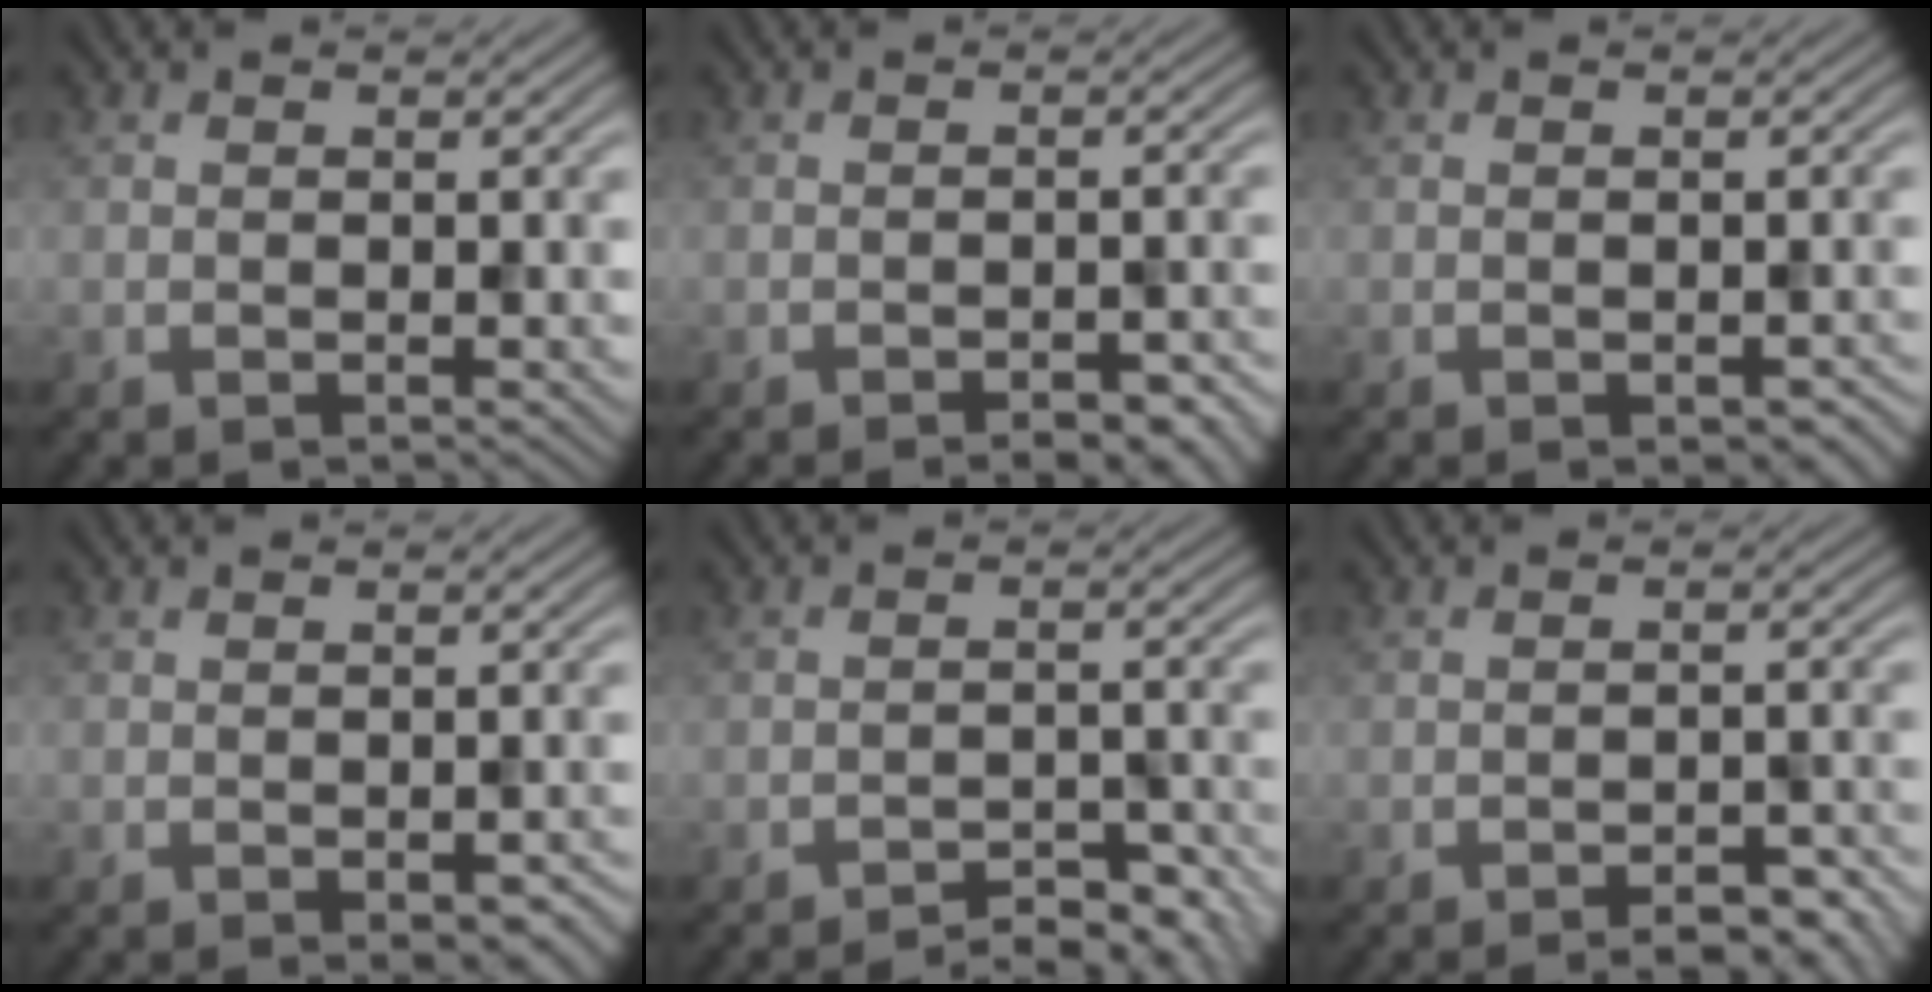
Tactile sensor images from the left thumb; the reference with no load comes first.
{"total": 3.4, "force": [-2.6, 1.0, 2.1], "torque": [-0.032, 0.003, -0.028]}
{"total": 1.6, "force": [-0.9, 0.7, 1.1], "torque": [-0.017, -0.007, -0.006]}
{"total": 2.7, "force": [-1.5, 1.1, 2.0], "torque": [-0.027, -0.008, -0.010]}
{"total": 5.1, "force": [-4.5, 1.1, 2.1], "torque": [-0.031, 0.010, -0.062]}
{"total": 3.9, "force": [-3.1, 1.0, 2.2], "torque": [-0.034, 0.005, -0.038]}